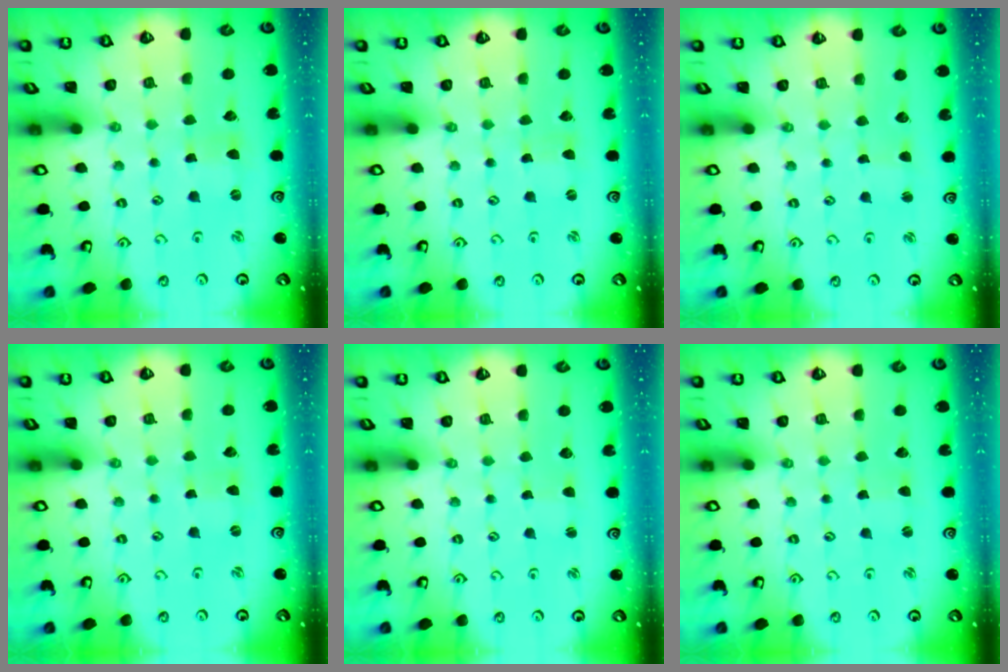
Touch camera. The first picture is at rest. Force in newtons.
{"total": 0.0}
{"total": 0.8, "press": 0.7, "slide": 0.3}
{"total": 0.0}
{"total": 0.9, "press": 0.9, "slide": 0.2}
{"total": 1.0, "press": 1.0, "slide": 0.2}